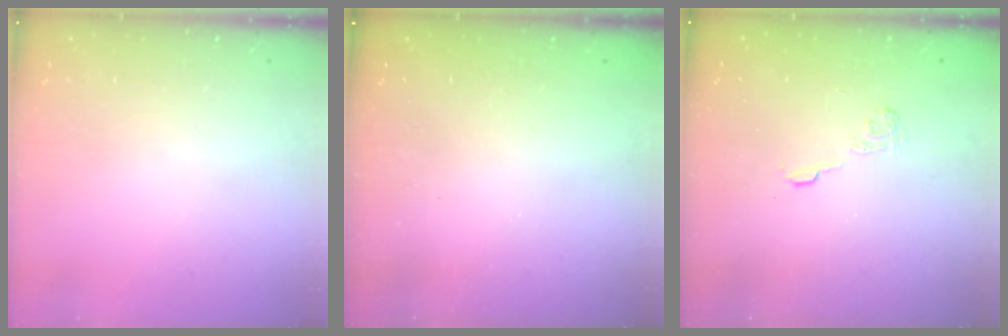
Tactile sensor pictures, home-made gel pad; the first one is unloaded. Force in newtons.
{"total": 2.4, "press": 2.3, "slide": 0.8}
{"total": 2.9, "press": 2.4, "slide": 1.5}